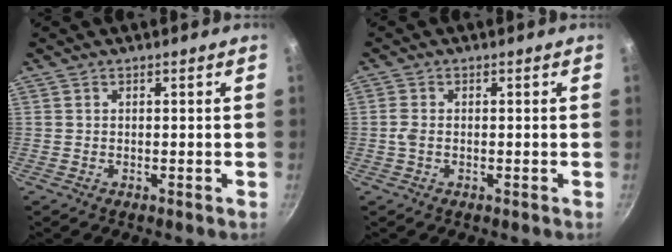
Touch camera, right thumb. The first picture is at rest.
{"total": 1.9, "force": [-0.2, 1.1, 1.6], "torque": [-0.042, 0.002, -0.008]}